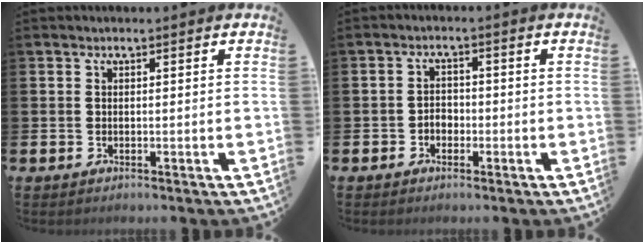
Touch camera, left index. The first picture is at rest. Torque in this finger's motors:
{"motor_torque": [0.10, 0.22, -0.01, 0.00]}